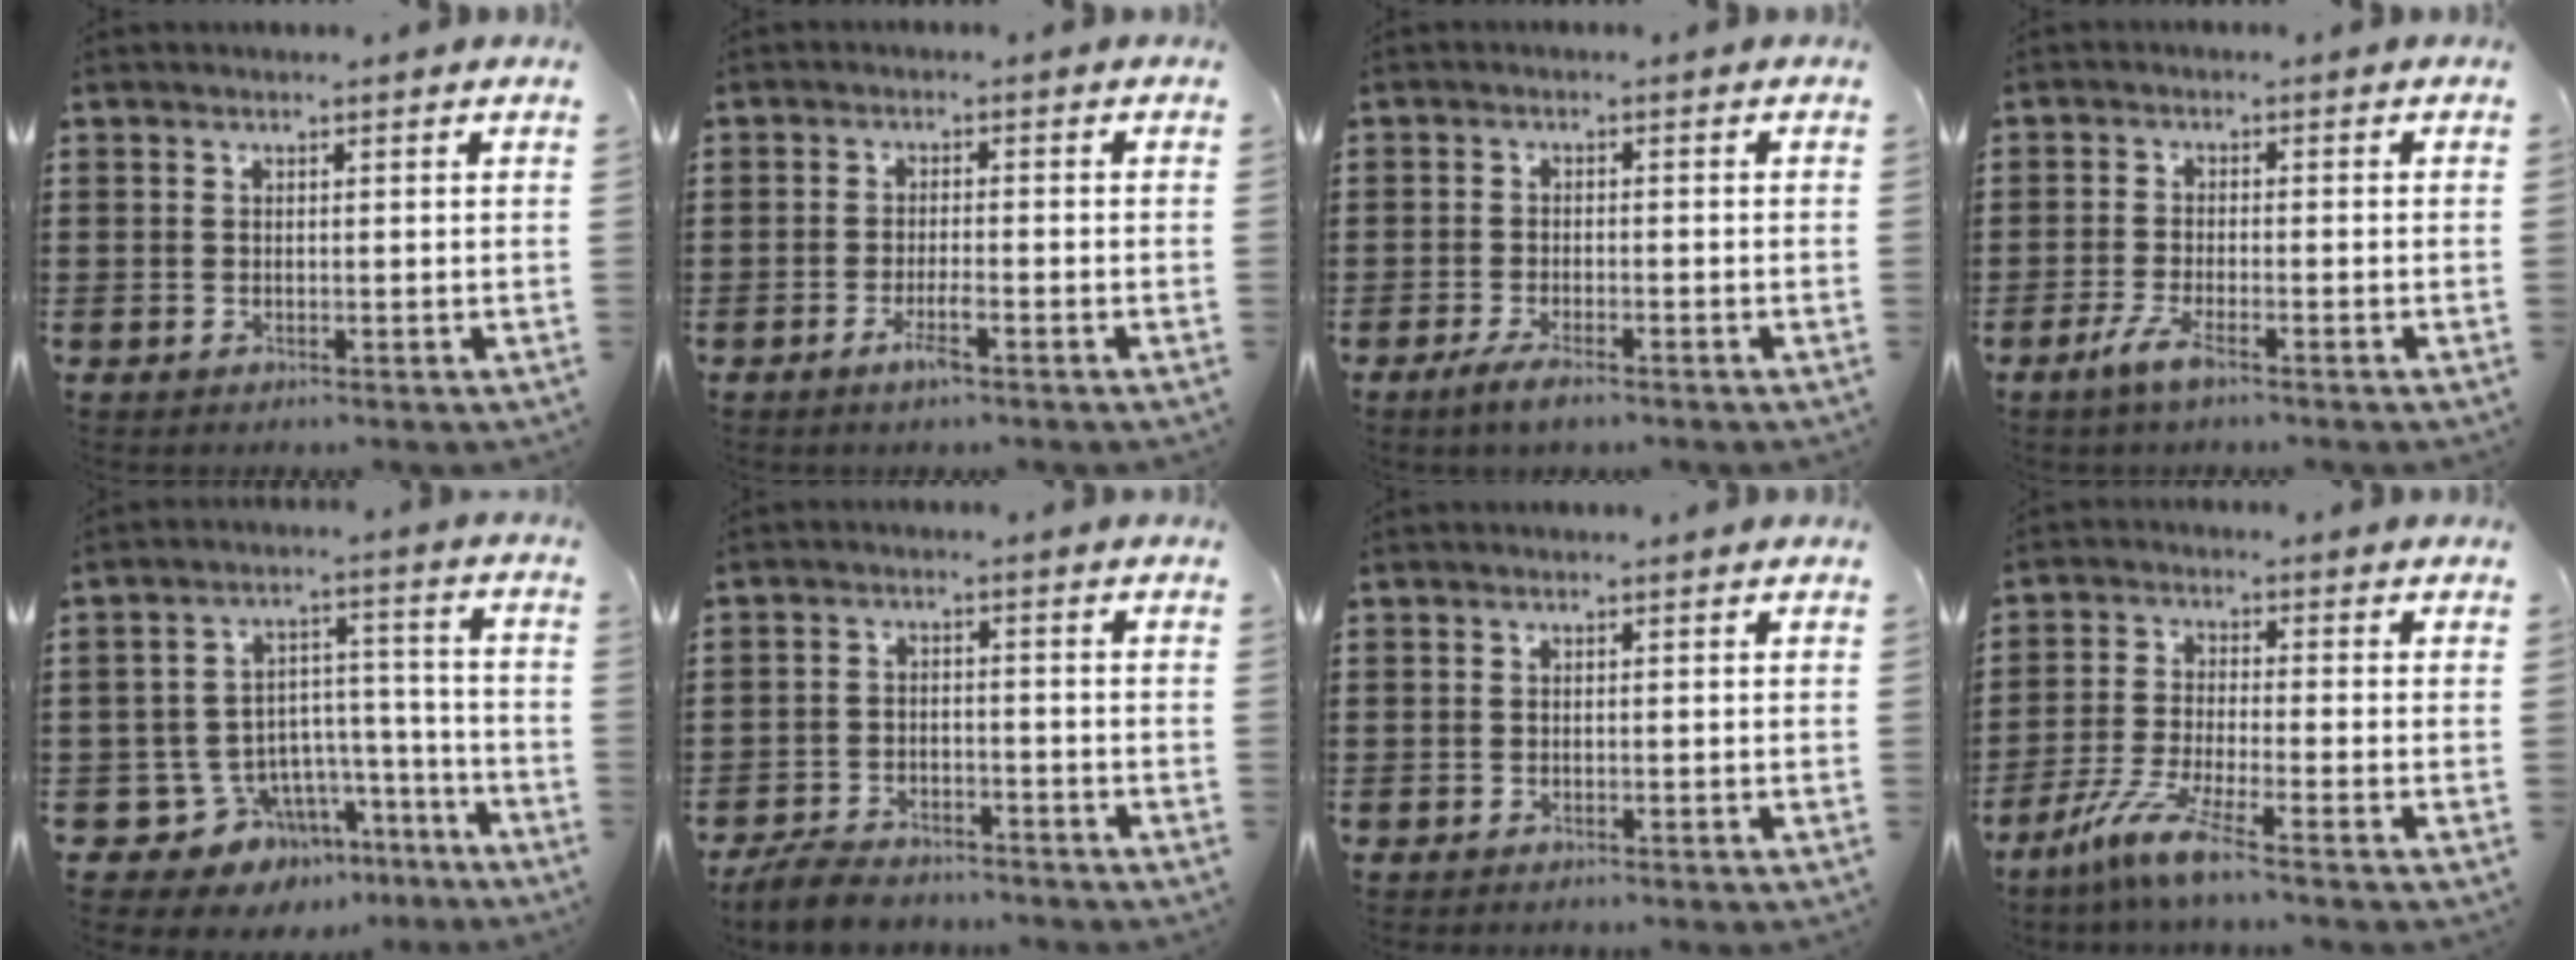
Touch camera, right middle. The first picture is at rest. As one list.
[{"total": 3.1, "force": [-1.7, 0.4, 2.6], "torque": [-0.049, -0.003, -0.032]}, {"total": 2.8, "force": [-1.9, 0.4, 2.0], "torque": [-0.049, -0.004, -0.039]}, {"total": 3.6, "force": [-2.1, 0.3, 2.9], "torque": [-0.068, -0.012, -0.041]}, {"total": 8.4, "force": [-6.0, 5.7, 1.1], "torque": [-0.033, 0.018, -0.103]}, {"total": 5.1, "force": [-4.8, 1.0, 1.2], "torque": [-0.033, 0.006, -0.099]}, {"total": 0.0}, {"total": 7.0, "force": [-5.0, 0.0, 4.9], "torque": [-0.114, -0.020, -0.099]}]